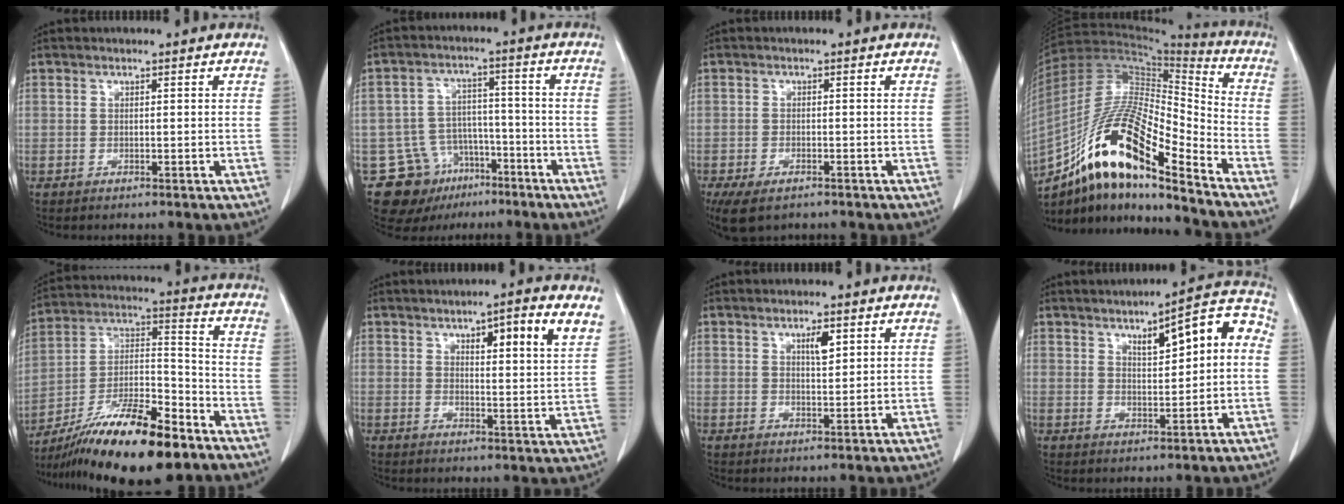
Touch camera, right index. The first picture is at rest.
{"total": 11.6, "force": [-7.1, 8.6, 3.2], "torque": [-0.055, 0.041, -0.105]}
{"total": 6.2, "force": [-4.3, 2.8, 3.5], "torque": [-0.062, -0.010, -0.068]}
{"total": 19.9, "force": [-12.6, 3.7, 15.0], "torque": [-0.295, 0.003, -0.223]}
{"total": 20.1, "force": [-14.1, 4.2, 13.8], "torque": [-0.235, 0.001, -0.242]}
{"total": 9.0, "force": [5.1, 1.0, 7.3], "torque": [-0.101, 0.001, 0.069]}
{"total": 2.9, "force": [1.4, 0.8, 2.4], "torque": [-0.040, -0.002, 0.025]}
{"total": 9.2, "force": [2.2, 2.6, 8.6], "torque": [-0.110, 0.034, 0.029]}